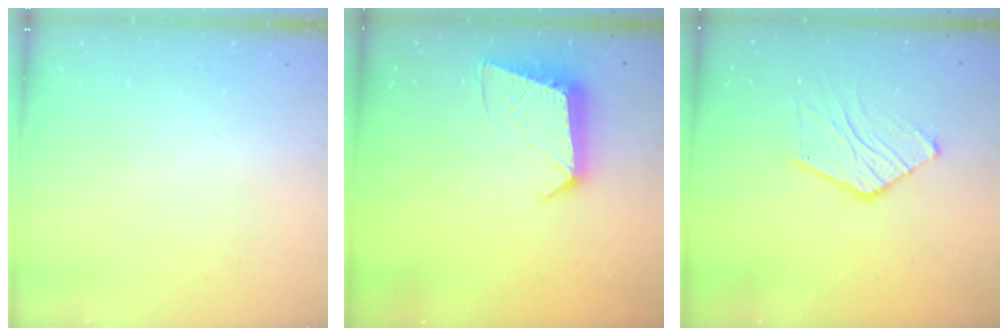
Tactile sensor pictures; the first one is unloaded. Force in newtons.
{"total": 11.5, "press": 11.5, "slide": 0.7}
{"total": 10.6, "press": 10.6, "slide": 0.7}